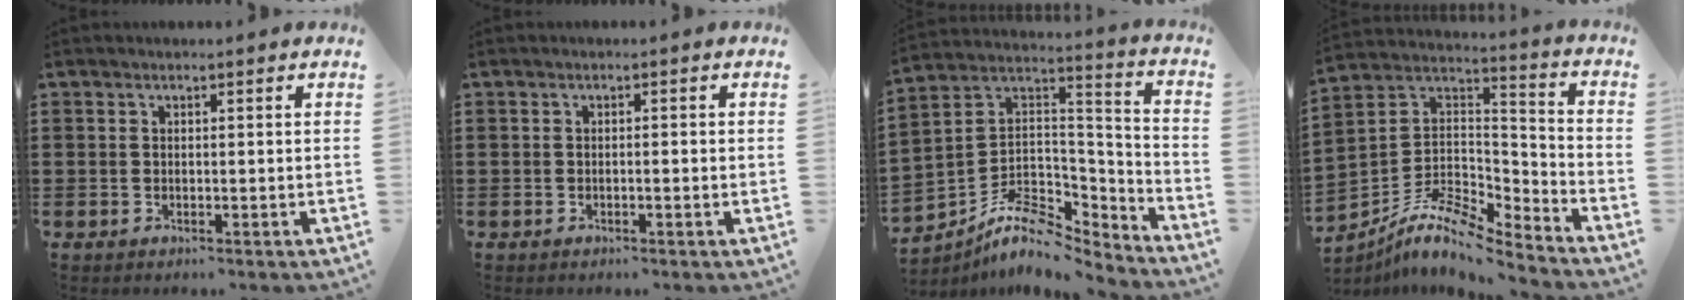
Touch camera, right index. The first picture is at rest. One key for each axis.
{"total": 0.8, "fx": -0.3, "fy": -0.1, "fz": 0.7, "tx": -0.011, "ty": -0.003, "tz": -0.004}
{"total": 9.1, "fx": -7.0, "fy": 4.2, "fz": 4.1, "tx": -0.090, "ty": 0.002, "tz": -0.135}
{"total": 9.1, "fx": -7.4, "fy": 2.6, "fz": 4.5, "tx": -0.098, "ty": 0.001, "tz": -0.150}